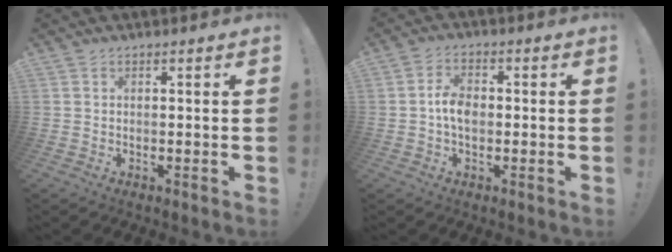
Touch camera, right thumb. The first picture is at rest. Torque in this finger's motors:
{"motor_torque": [1.21, 0.65, 0.60, -0.76, 0.25]}